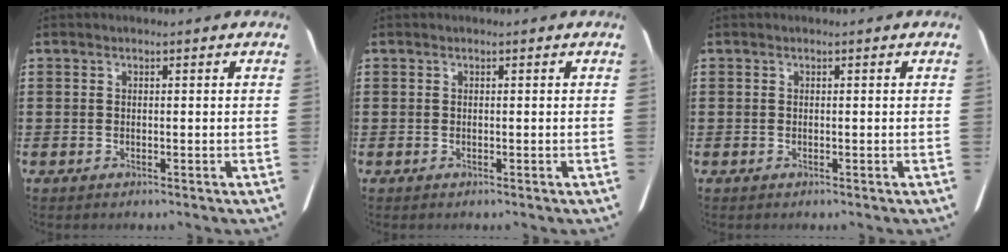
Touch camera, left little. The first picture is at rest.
{"total": 0.0}
{"total": 0.0}